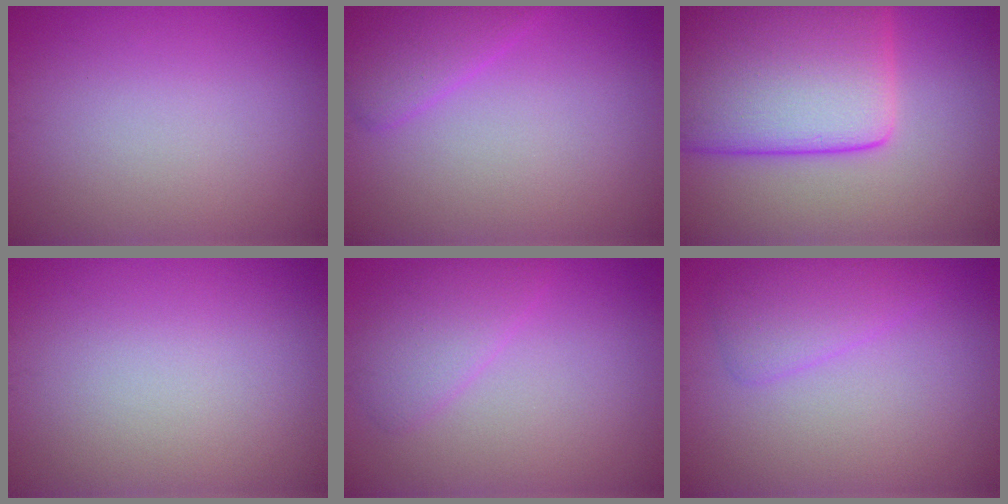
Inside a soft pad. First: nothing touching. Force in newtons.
{"total": 2.8, "press": 2.8, "slide": 0.2}
{"total": 14.6, "press": 14.6, "slide": 0.1}
{"total": 0.0}
{"total": 2.7, "press": 2.7, "slide": 0.1}
{"total": 2.6, "press": 2.6, "slide": 0.1}